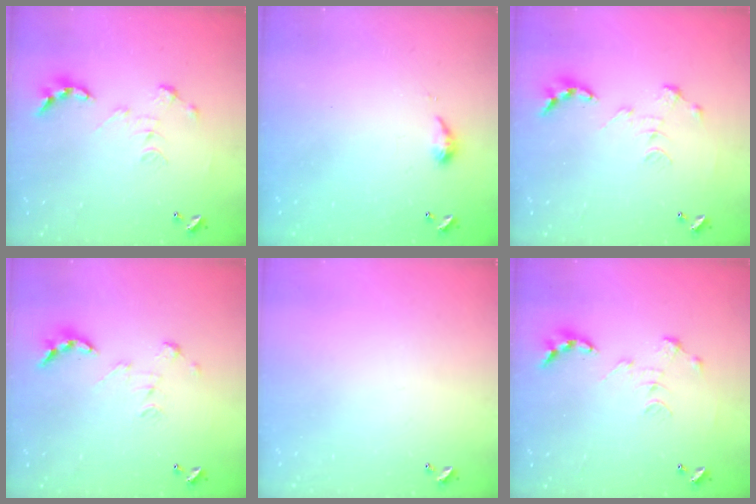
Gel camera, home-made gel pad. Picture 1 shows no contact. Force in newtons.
{"total": 4.4, "press": 4.3, "slide": 0.8}
{"total": 0.0}
{"total": 2.9, "press": 2.7, "slide": 1.3}
{"total": 0.0}
{"total": 0.0}